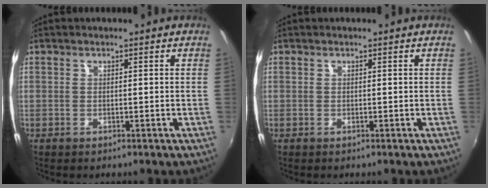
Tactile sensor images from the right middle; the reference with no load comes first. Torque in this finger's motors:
{"motor_torque": [0.00, 0.00, 0.00, 0.00]}